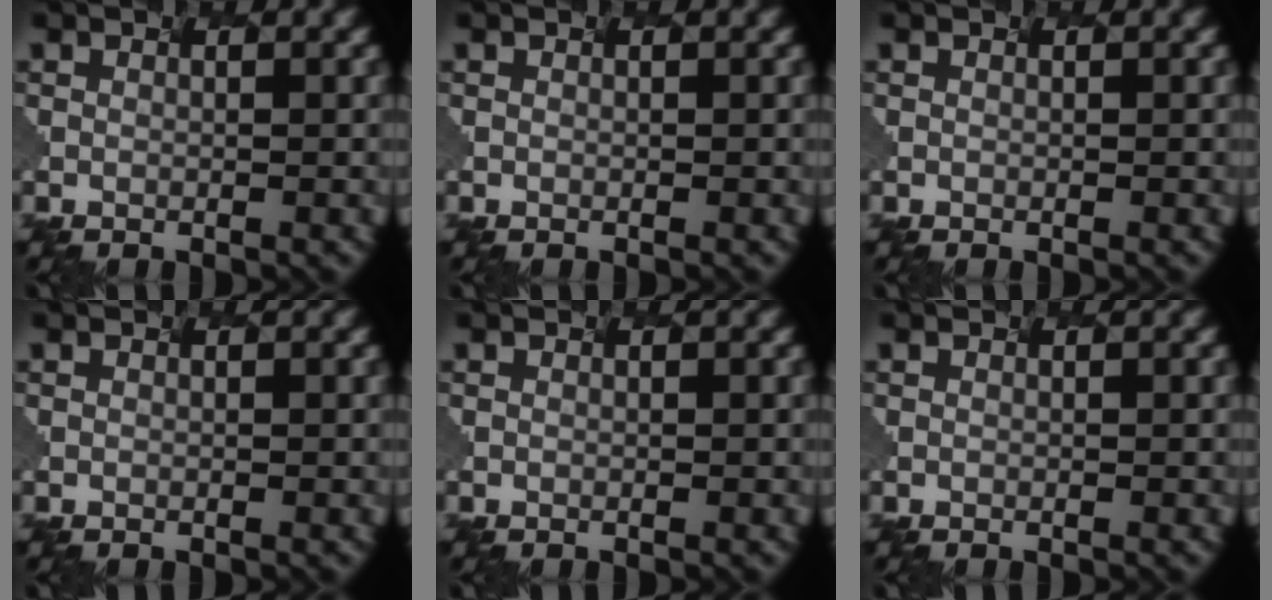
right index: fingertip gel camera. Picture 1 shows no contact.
{"total": 0.0}
{"total": 0.0}
{"total": 0.0}
{"total": 0.0}
{"total": 0.0}